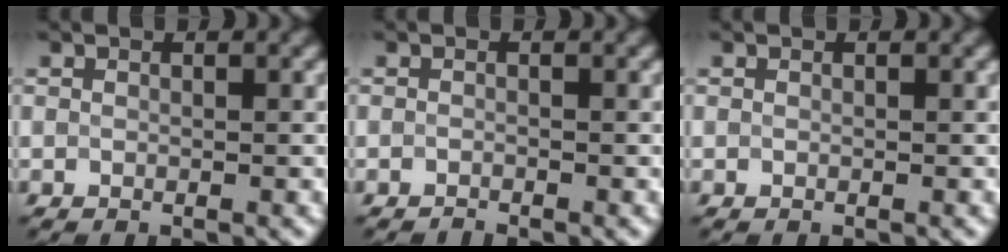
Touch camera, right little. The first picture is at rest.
{"total": 0.5, "force": [-0.5, -0.1, 0.0], "torque": [0.001, 0.002, -0.010]}
{"total": 0.0}